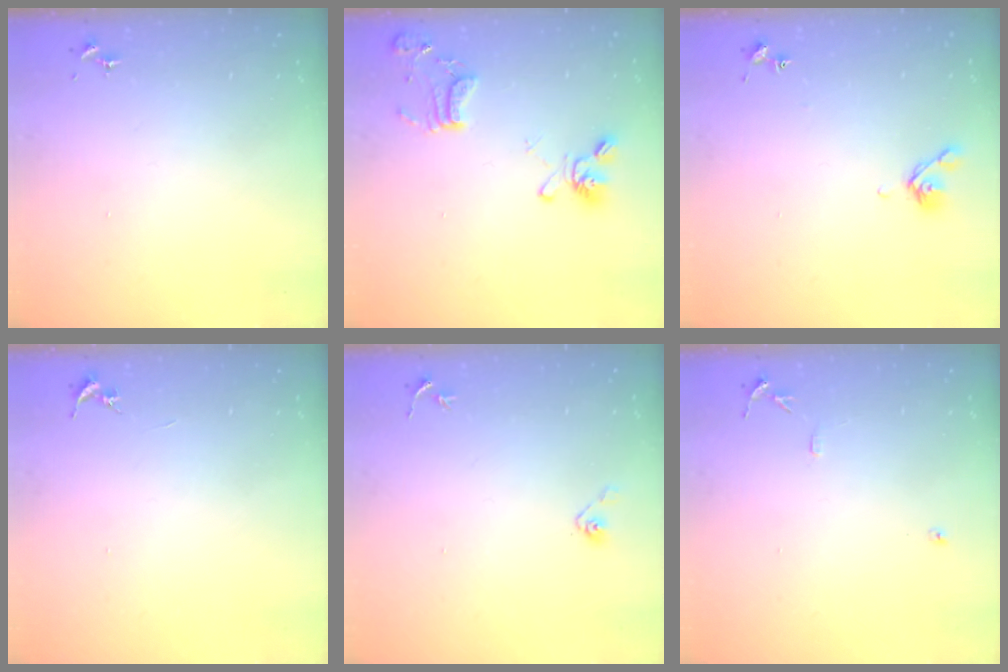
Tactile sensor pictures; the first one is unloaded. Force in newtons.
{"total": 14.9, "press": 14.8, "slide": 1.9}
{"total": 5.6, "press": 5.6, "slide": 0.8}
{"total": 0.0}
{"total": 3.7, "press": 3.5, "slide": 1.4}
{"total": 6.1, "press": 6.0, "slide": 0.6}